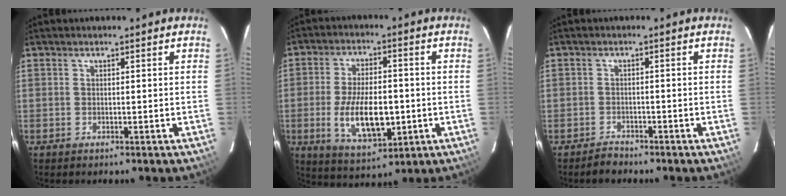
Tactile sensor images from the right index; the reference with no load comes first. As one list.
[{"total": 12.9, "force": [-2.5, 5.8, 11.2], "torque": [-0.219, -0.010, -0.033]}, {"total": 2.3, "force": [-2.0, 1.3, 0.0], "torque": [-0.001, 0.008, -0.033]}]